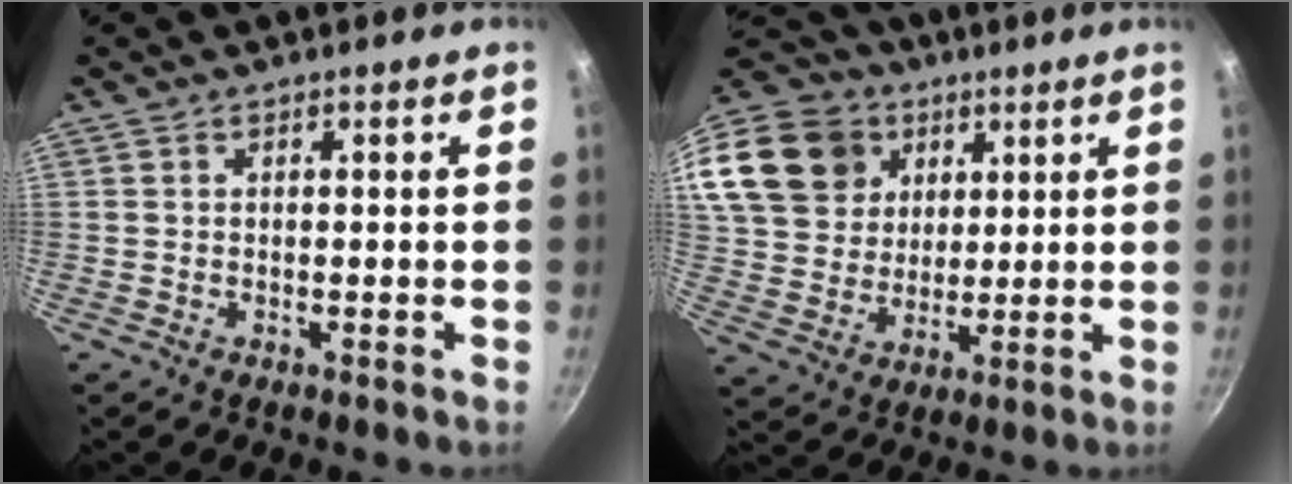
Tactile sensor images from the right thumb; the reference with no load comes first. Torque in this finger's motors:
{"motor_torque": [0.42, 3.19, 0.45, -0.23, 0.10]}